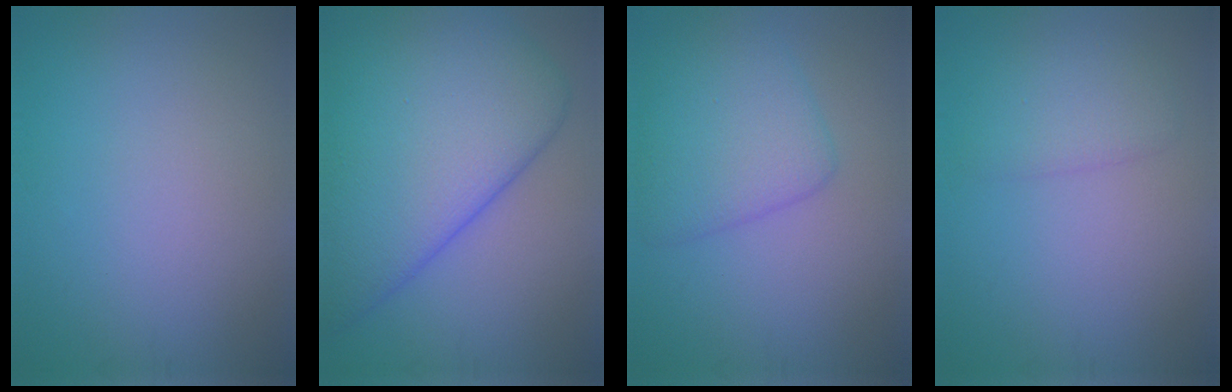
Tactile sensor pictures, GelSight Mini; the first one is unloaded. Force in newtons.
{"total": 14.2, "press": 14.2, "slide": 0.4}
{"total": 4.6, "press": 4.6, "slide": 0.1}
{"total": 2.2, "press": 2.2, "slide": 0.2}